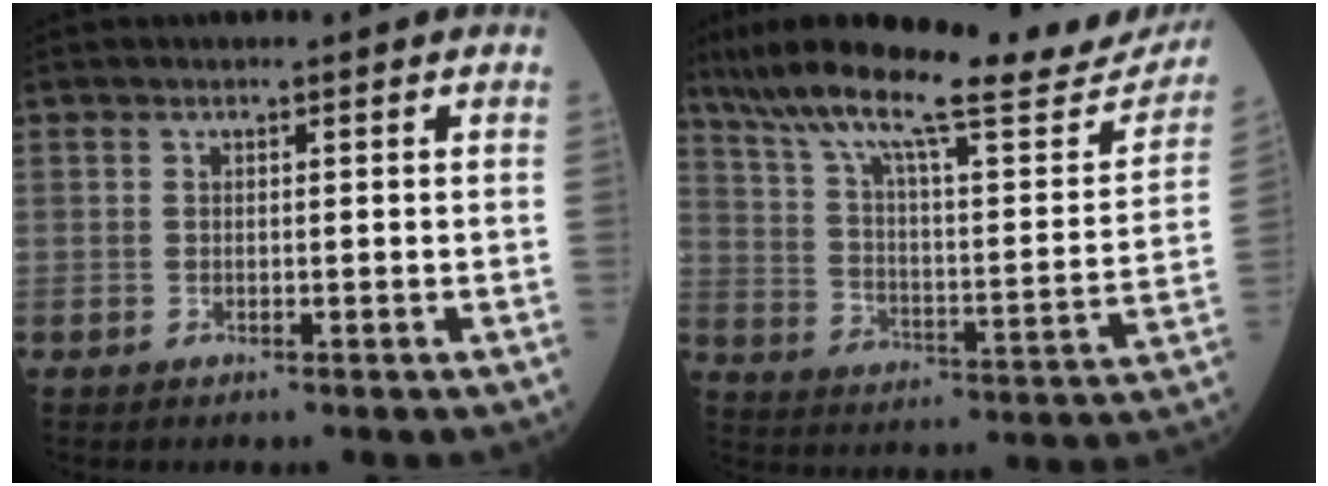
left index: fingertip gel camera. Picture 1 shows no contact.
{"total": 26.2, "force": [22.4, 4.0, 13.1], "torque": [-0.219, -0.021, 0.314]}